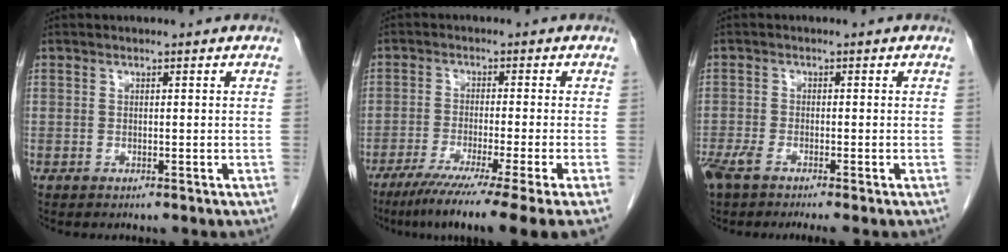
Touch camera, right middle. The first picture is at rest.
{"total": 13.8, "force": [-9.9, -1.9, 9.5], "torque": [-0.122, -0.042, -0.149]}
{"total": 5.1, "force": [-3.8, 0.7, 3.4], "torque": [-0.061, -0.012, -0.067]}